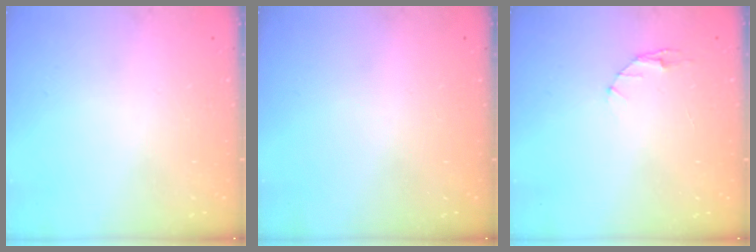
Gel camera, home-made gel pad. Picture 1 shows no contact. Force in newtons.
{"total": 0.0}
{"total": 2.9, "press": 2.9, "slide": 0.4}